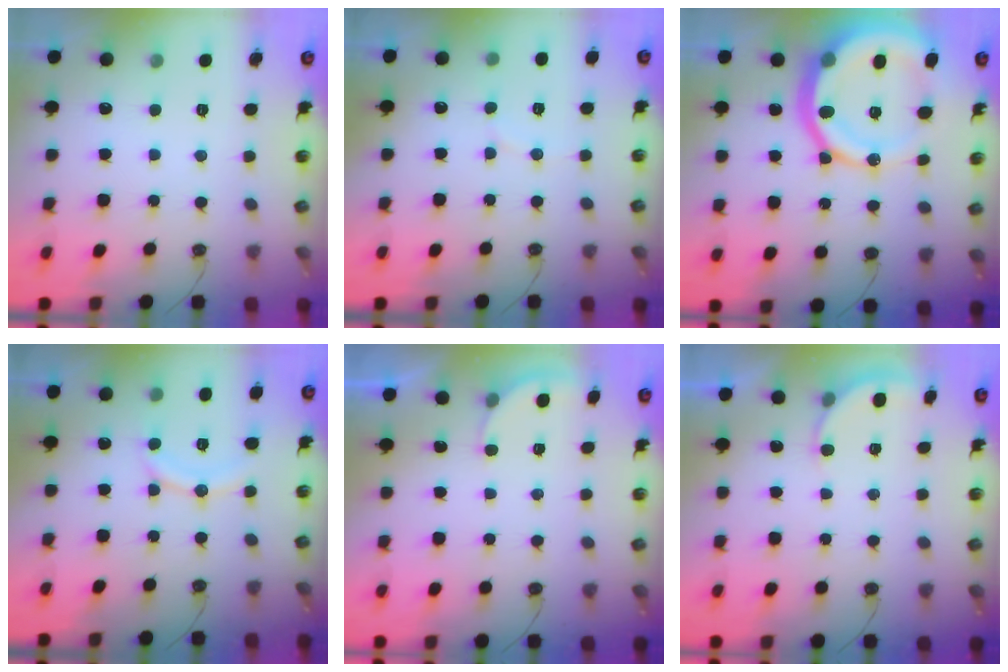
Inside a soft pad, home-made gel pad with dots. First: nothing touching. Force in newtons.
{"total": 4.0, "press": 3.9, "slide": 0.9}
{"total": 21.0, "press": 20.9, "slide": 2.5}
{"total": 9.8, "press": 9.8, "slide": 0.9}
{"total": 2.1, "press": 2.1, "slide": 0.2}
{"total": 4.3, "press": 4.3, "slide": 0.4}